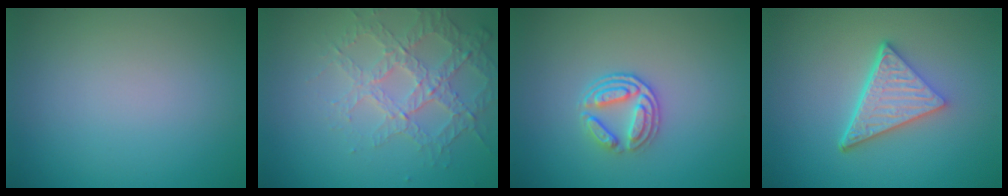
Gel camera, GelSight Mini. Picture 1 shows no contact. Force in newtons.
{"total": 3.6, "press": 3.4, "slide": 1.4}
{"total": 3.1, "press": 2.6, "slide": 1.7}
{"total": 5.3, "press": 3.7, "slide": 3.8}